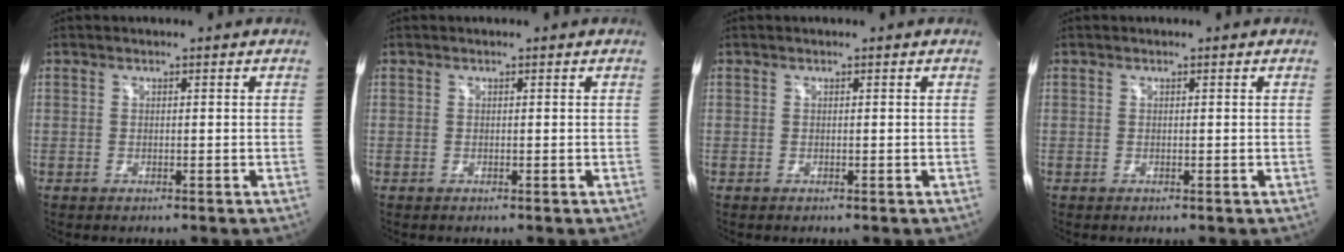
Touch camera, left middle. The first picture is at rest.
{"total": 0.0}
{"total": 0.0}
{"total": 0.0}